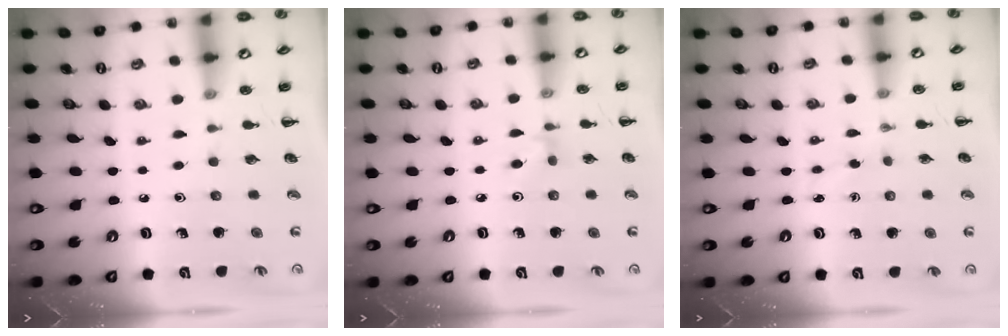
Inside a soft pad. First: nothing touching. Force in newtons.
{"total": 2.8, "press": 2.6, "slide": 1.0}
{"total": 2.8, "press": 2.7, "slide": 0.8}